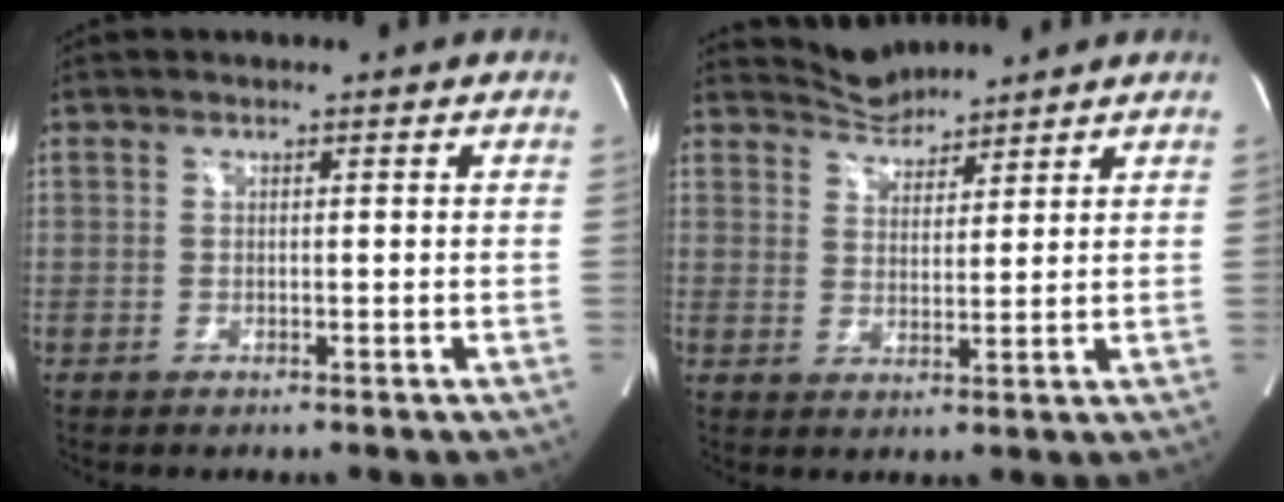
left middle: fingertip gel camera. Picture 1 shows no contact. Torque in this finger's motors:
{"motor_torque": [-0.20, -0.22, -0.09, -0.02]}